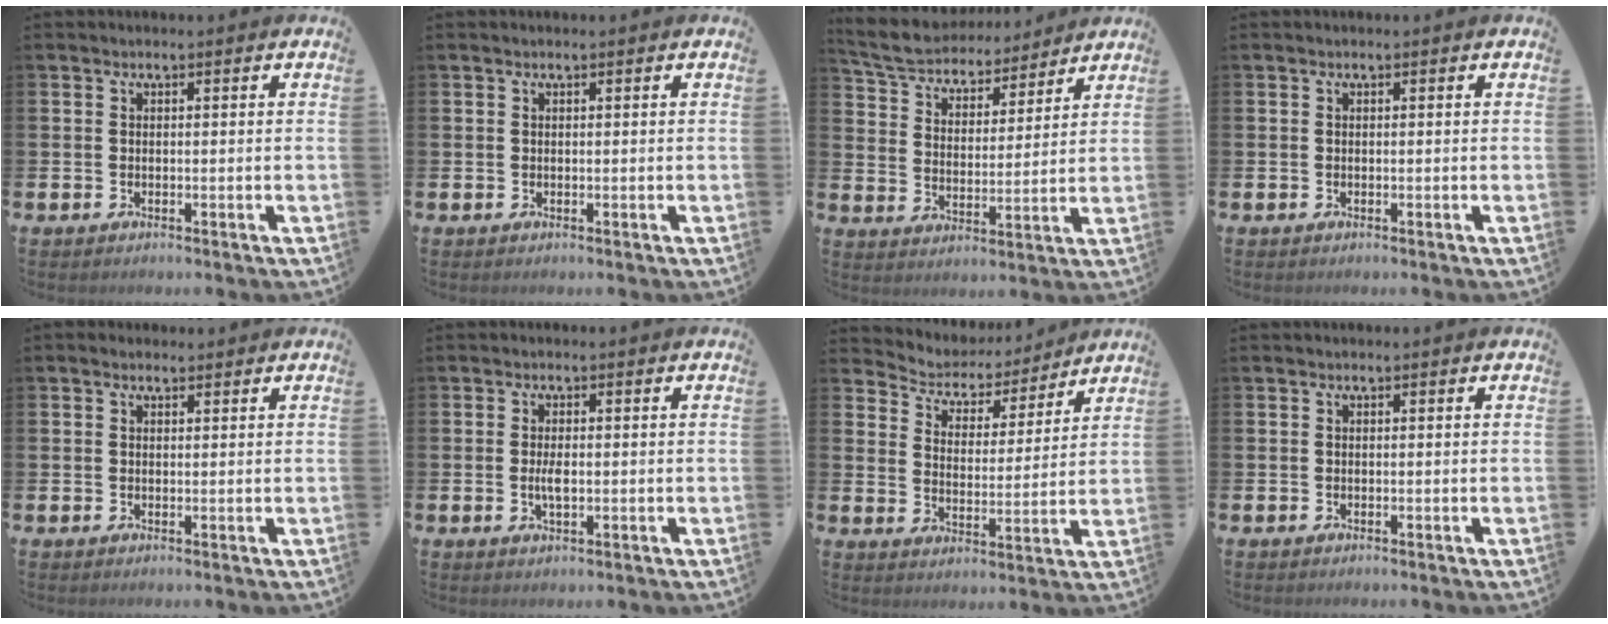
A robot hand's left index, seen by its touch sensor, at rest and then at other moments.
{"total": 0.0}
{"total": 5.9, "force": [5.6, 1.7, 0.2], "torque": [-0.037, -0.047, 0.096]}
{"total": 0.0}
{"total": 1.2, "force": [1.0, 0.5, 0.3], "torque": [0.005, 0.001, 0.016]}
{"total": 2.3, "force": [-0.2, 0.9, 2.1], "torque": [-0.033, -0.003, -0.006]}
{"total": 4.7, "force": [4.3, 1.8, 0.0], "torque": [-0.030, -0.042, 0.068]}
{"total": 0.0}